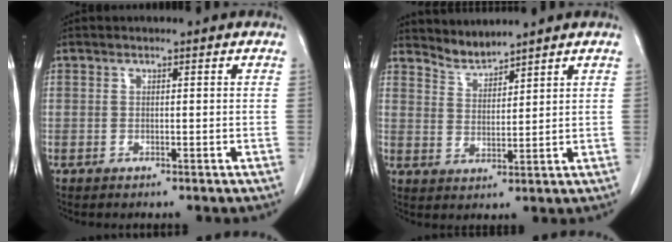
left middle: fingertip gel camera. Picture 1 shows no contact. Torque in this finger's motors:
{"motor_torque": [-0.24, -0.45, -0.15, -0.02]}